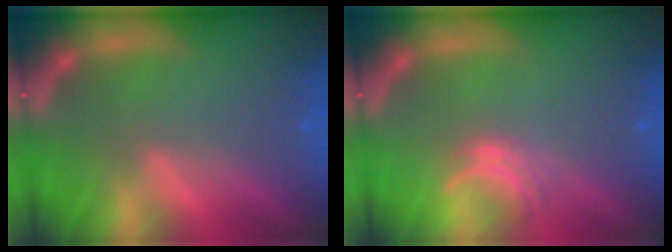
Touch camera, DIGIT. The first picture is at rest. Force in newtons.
{"total": 2.0}